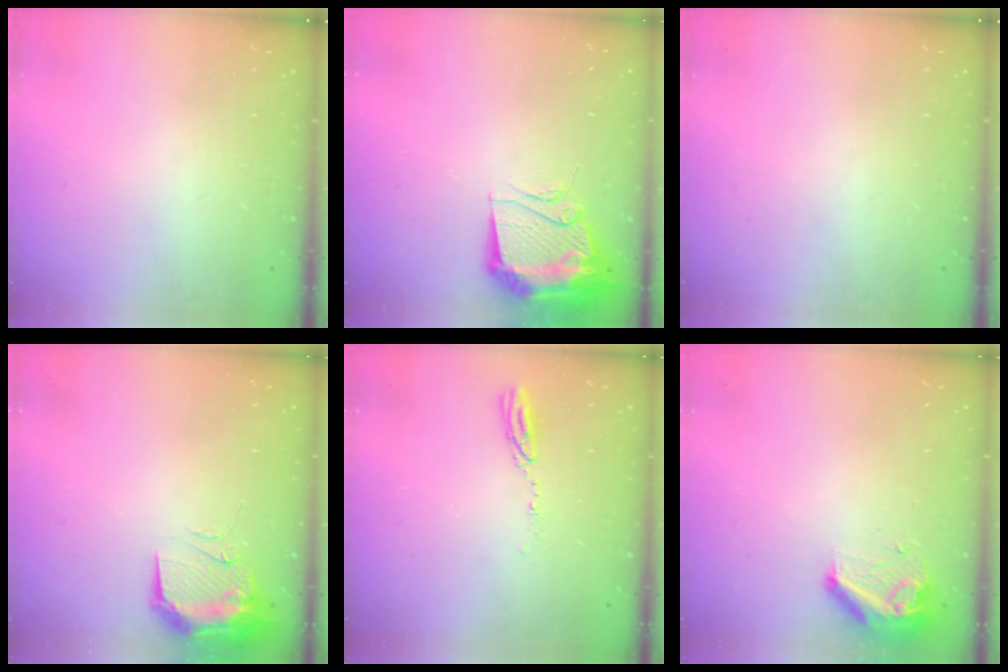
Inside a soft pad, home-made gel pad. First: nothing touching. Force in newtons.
{"total": 15.0, "press": 14.9, "slide": 1.4}
{"total": 0.0}
{"total": 10.7, "press": 10.6, "slide": 1.7}
{"total": 3.7, "press": 3.7, "slide": 0.2}
{"total": 8.4, "press": 8.4, "slide": 0.4}